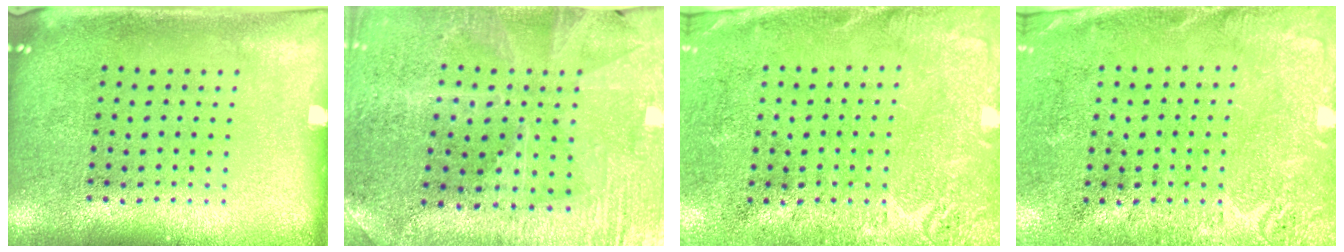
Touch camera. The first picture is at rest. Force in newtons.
{"total": 1.4, "press": 1.3, "slide": 0.4}
{"total": 2.7, "press": 2.4, "slide": 1.2}
{"total": 2.7, "press": 2.4, "slide": 1.2}